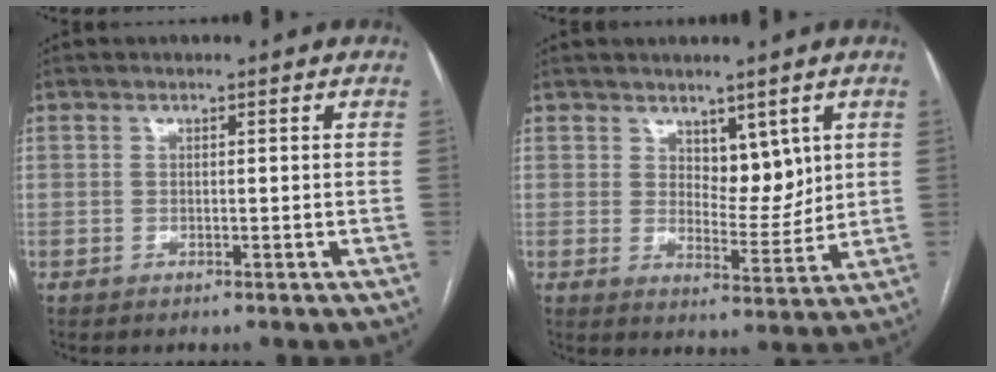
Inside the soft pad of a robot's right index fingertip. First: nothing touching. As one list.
[{"total": 5.5, "force": [2.9, 2.8, 3.8], "torque": [-0.053, -0.007, 0.052]}]